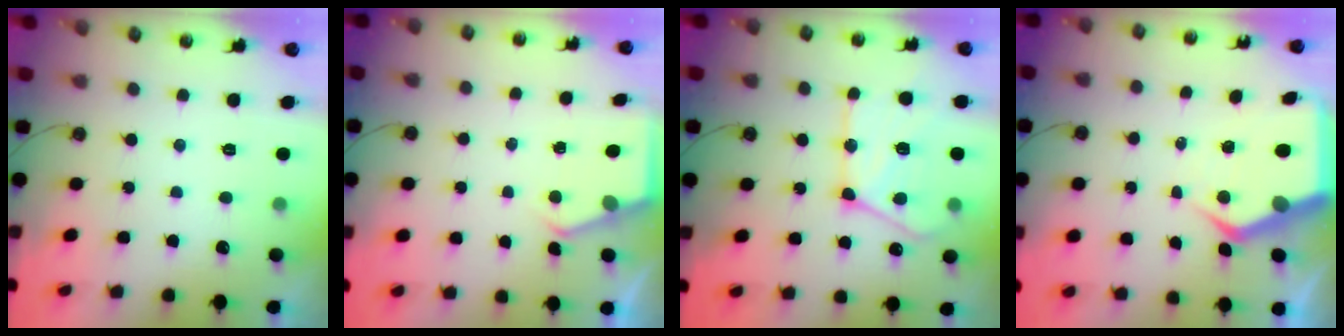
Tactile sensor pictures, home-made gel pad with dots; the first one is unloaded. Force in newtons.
{"total": 2.7, "press": 2.7, "slide": 0.5}
{"total": 18.7, "press": 18.5, "slide": 2.0}
{"total": 8.0, "press": 7.9, "slide": 1.0}